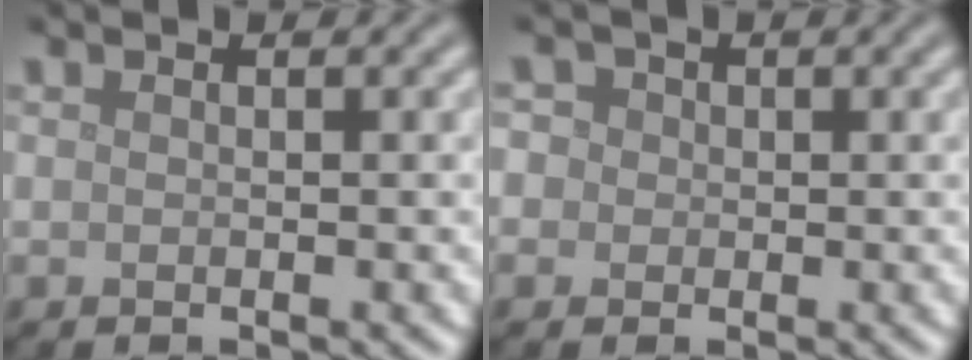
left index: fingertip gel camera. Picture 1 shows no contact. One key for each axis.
{"total": 4.1, "fx": 1.4, "fy": 3.5, "fz": 1.6, "tx": -0.014, "ty": 0.032, "tz": -0.006}